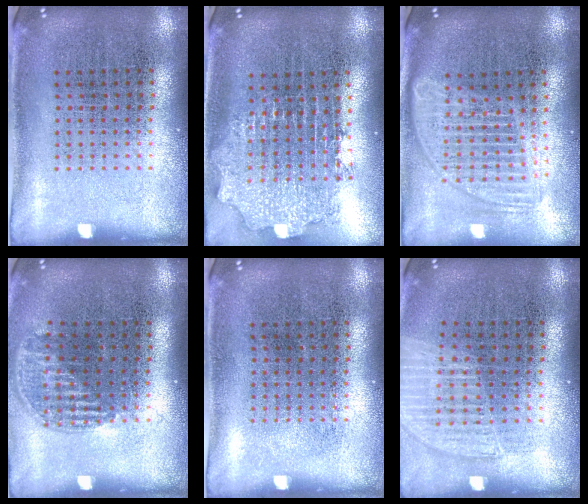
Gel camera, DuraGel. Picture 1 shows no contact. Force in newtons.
{"total": 2.0, "press": 1.5, "slide": 1.3}
{"total": 1.8, "press": 1.5, "slide": 0.9}
{"total": 1.2, "press": 1.0, "slide": 0.6}
{"total": 0.0}
{"total": 1.1, "press": 1.1, "slide": 0.3}